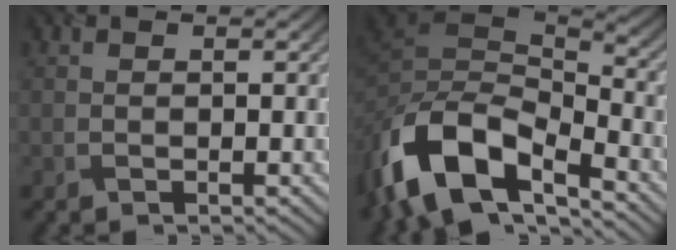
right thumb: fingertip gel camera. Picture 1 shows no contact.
{"total": 14.7, "force": [-8.3, 7.2, 9.8], "torque": [-0.234, -0.025, -0.143]}